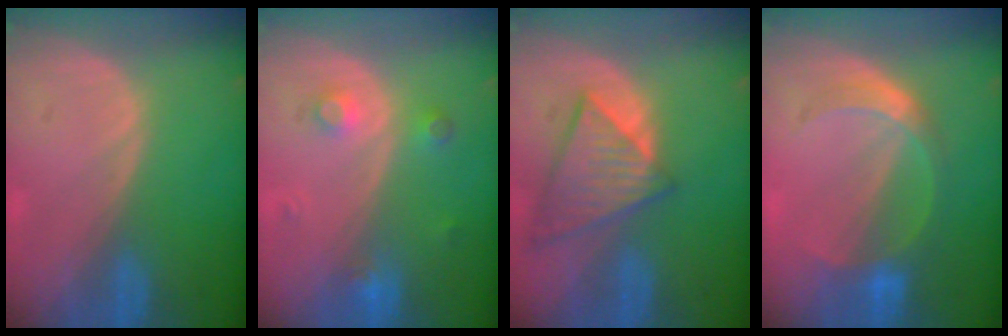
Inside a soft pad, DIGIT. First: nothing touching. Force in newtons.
{"total": 3.4, "press": 3.1, "slide": 1.2}
{"total": 8.6, "press": 7.5, "slide": 4.2}
{"total": 5.7, "press": 5.4, "slide": 1.9}